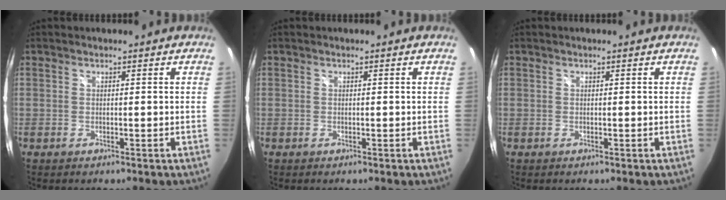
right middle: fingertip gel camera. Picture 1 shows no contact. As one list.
[{"total": 0.0}, {"total": 0.0}]